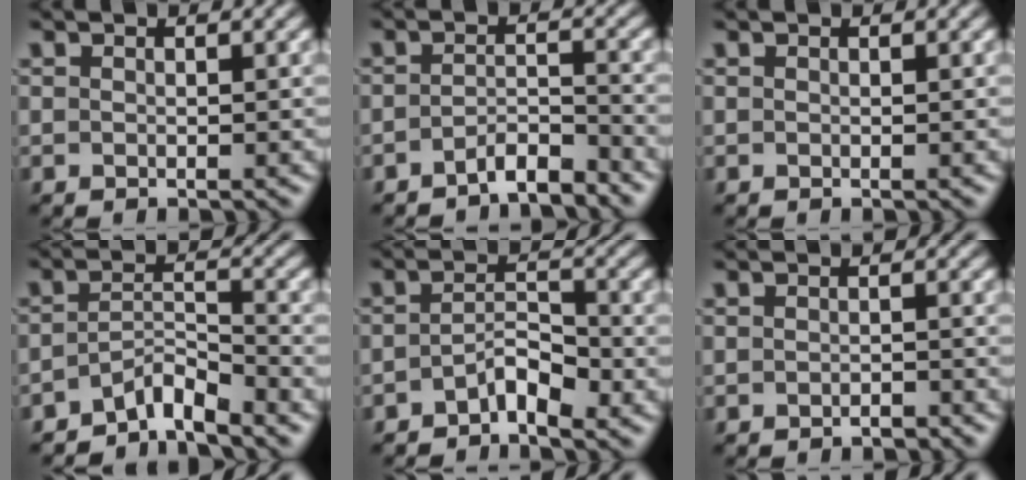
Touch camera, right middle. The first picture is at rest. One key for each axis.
{"total": 2.8, "fx": -2.3, "fy": 0.5, "fz": 1.4, "tx": -0.023, "ty": 0.009, "tz": -0.046}
{"total": 0.0}
{"total": 3.2, "fx": -2.8, "fy": 0.6, "fz": 1.4, "tx": -0.023, "ty": 0.011, "tz": -0.057}
{"total": 2.6, "fx": -1.6, "fy": 0.9, "fz": 1.8, "tx": -0.029, "ty": 0.011, "tz": -0.032}
{"total": 0.7, "fx": -0.6, "fy": 0.2, "fz": 0.3, "tx": -0.005, "ty": 0.003, "tz": -0.010}